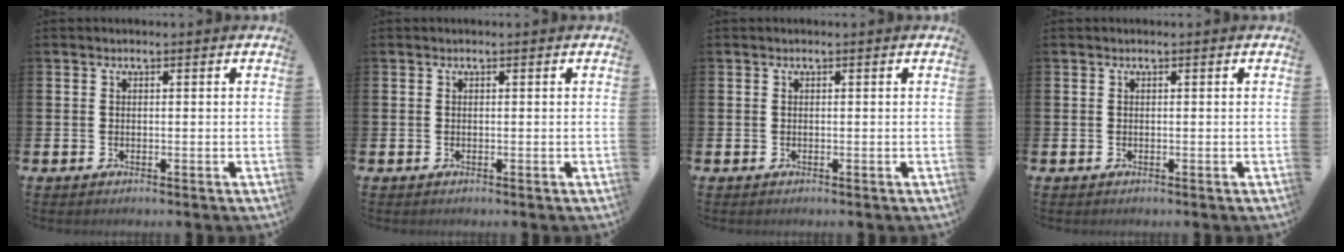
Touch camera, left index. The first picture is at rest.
{"total": 0.0}
{"total": 0.0}
{"total": 0.0}